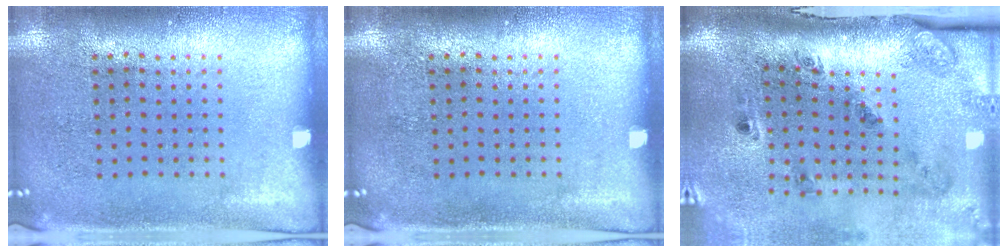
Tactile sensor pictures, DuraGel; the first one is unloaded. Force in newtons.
{"total": 0.0}
{"total": 2.4, "press": 1.7, "slide": 1.8}